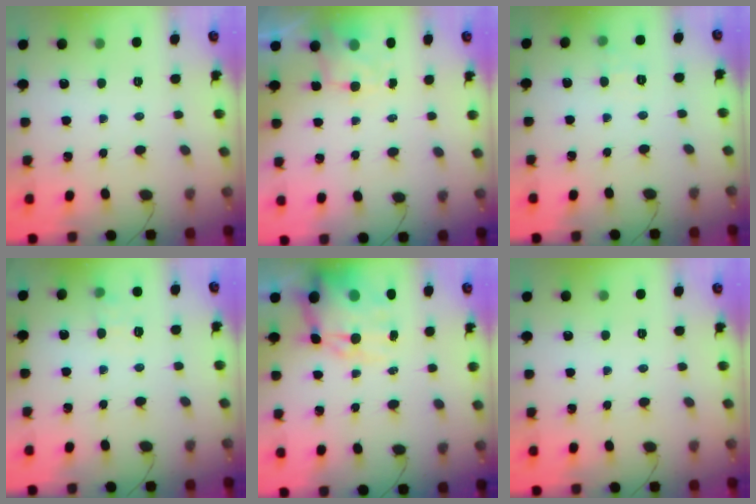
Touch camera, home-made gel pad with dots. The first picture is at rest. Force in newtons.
{"total": 4.0, "press": 3.8, "slide": 1.0}
{"total": 5.6, "press": 5.4, "slide": 1.4}
{"total": 7.3, "press": 7.0, "slide": 2.0}
{"total": 12.7, "press": 12.2, "slide": 3.3}
{"total": 0.0}